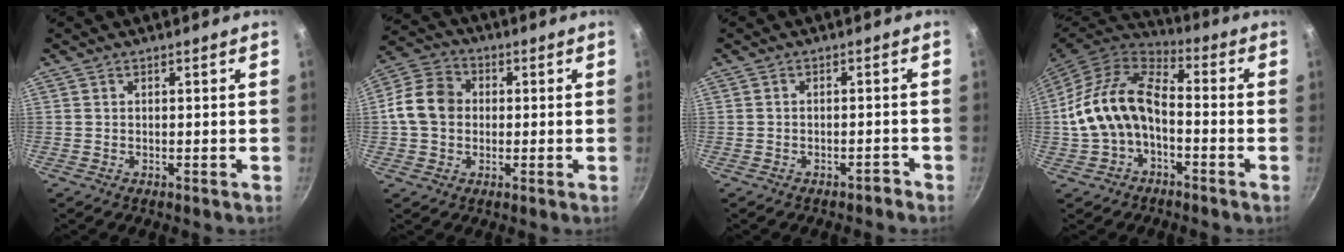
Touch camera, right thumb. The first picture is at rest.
{"total": 9.6, "force": [0.2, 7.9, 5.5], "torque": [-0.078, 0.017, -0.015]}
{"total": 1.7, "force": [-1.5, 0.6, 0.6], "torque": [0.002, 0.026, -0.009]}
{"total": 15.0, "force": [-2.1, 9.5, 11.5], "torque": [-0.201, 0.042, -0.048]}